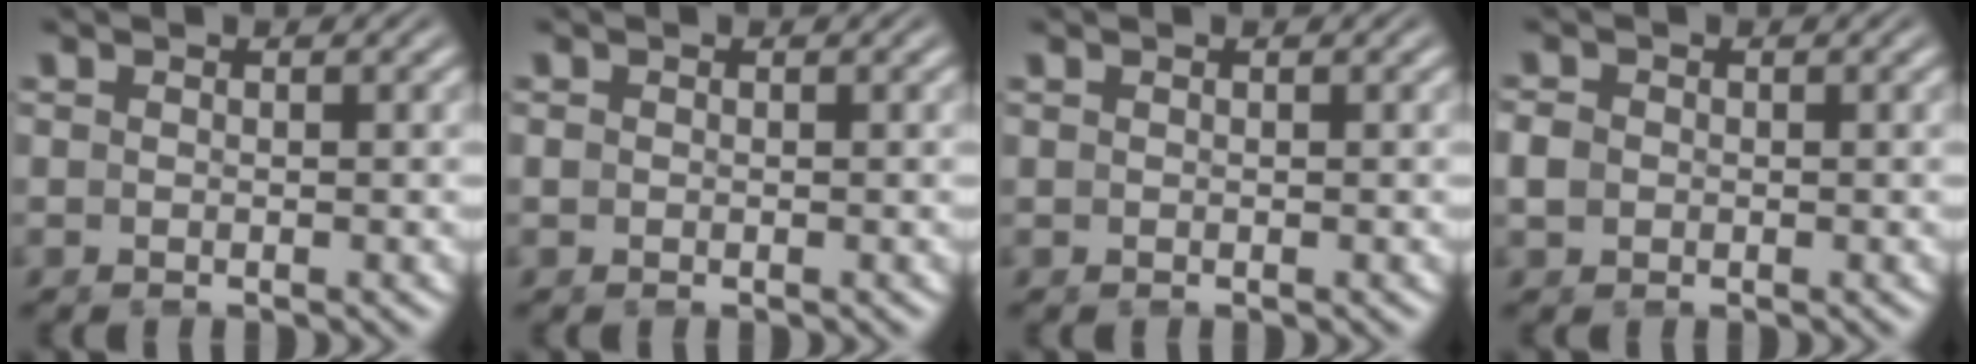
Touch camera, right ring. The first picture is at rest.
{"total": 0.6, "force": [0.0, 0.6, 0.3], "torque": [-0.008, -0.004, 0.002]}
{"total": 0.0}
{"total": 1.2, "force": [-0.1, 1.0, 0.6], "torque": [-0.021, -0.004, 0.000]}